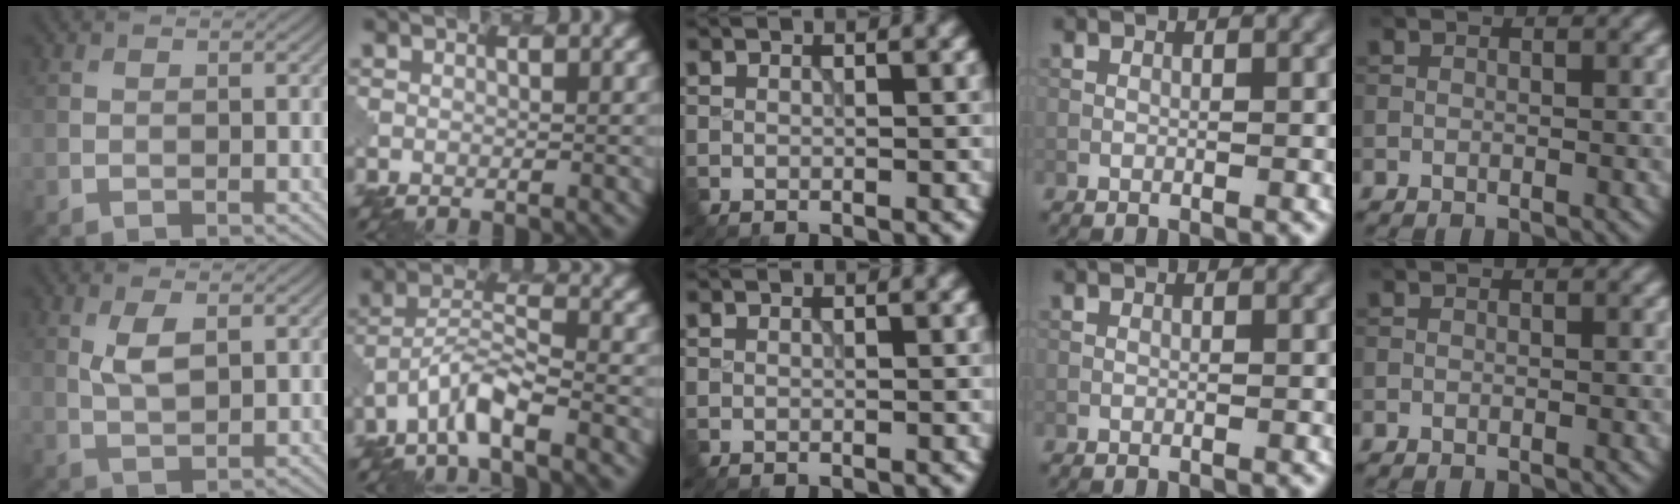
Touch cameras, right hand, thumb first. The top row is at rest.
{"thumb": {"total": 3.7, "force": [1.2, 1.6, 3.2], "torque": [-0.072, 0.000, 0.028]}, "index": {"total": 3.5, "force": [-2.6, 0.6, 2.3], "torque": [-0.049, 0.009, -0.055]}}